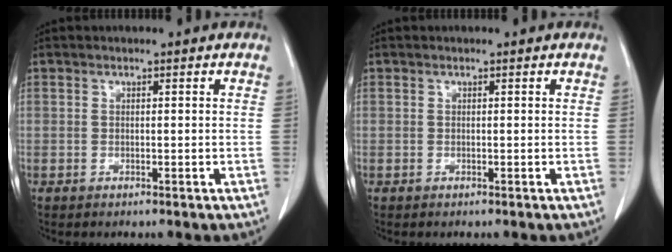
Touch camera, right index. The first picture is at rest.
{"total": 0.0}